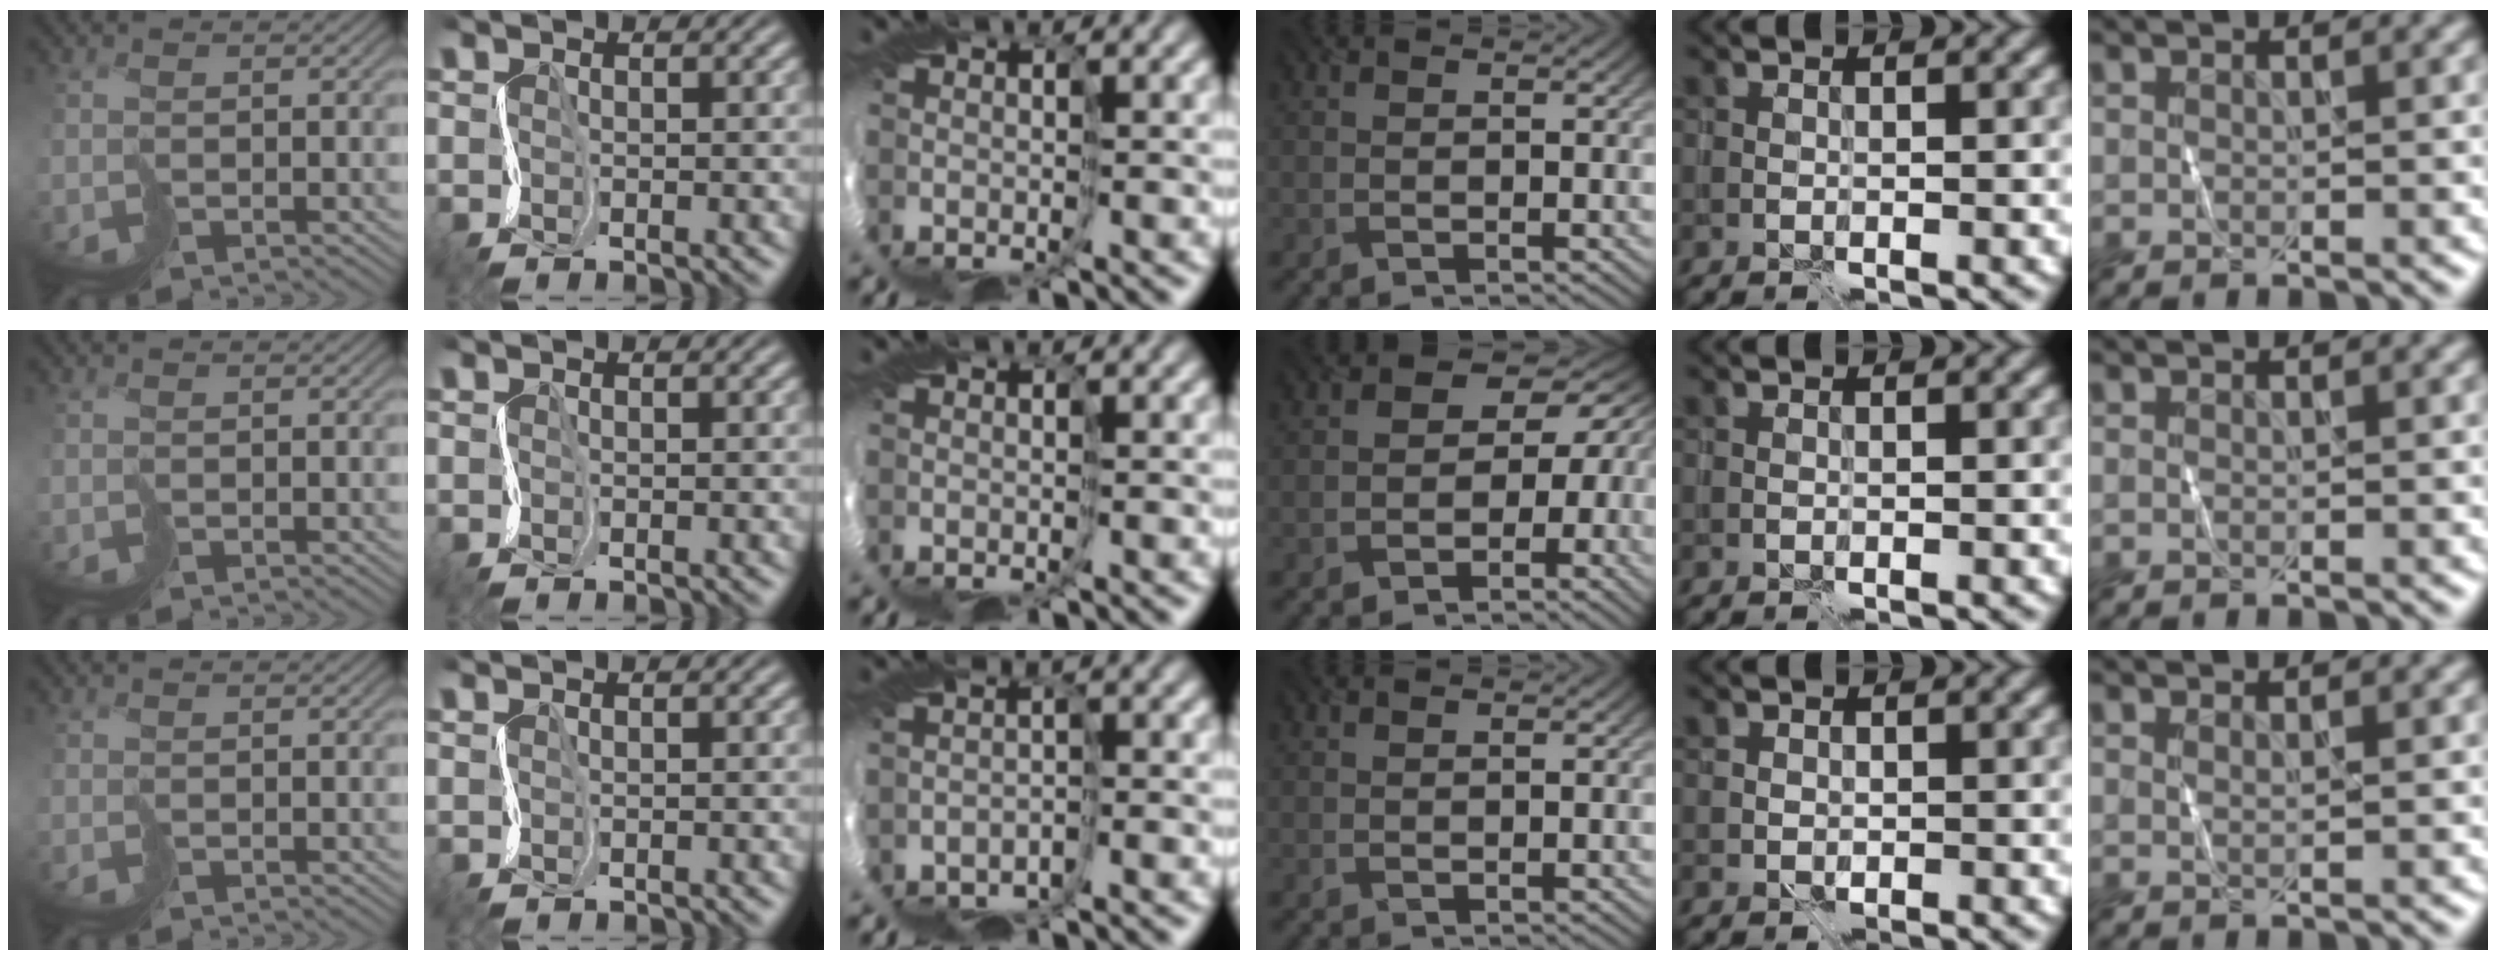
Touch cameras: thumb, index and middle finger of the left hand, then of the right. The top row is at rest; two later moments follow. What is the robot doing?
{"motion": "cut", "object": "paper bag"}